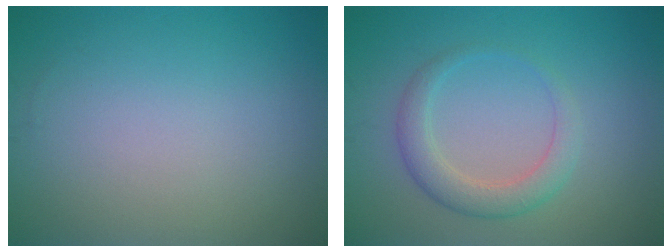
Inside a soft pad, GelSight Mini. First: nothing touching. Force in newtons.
{"total": 3.0, "press": 3.0, "slide": 0.1}